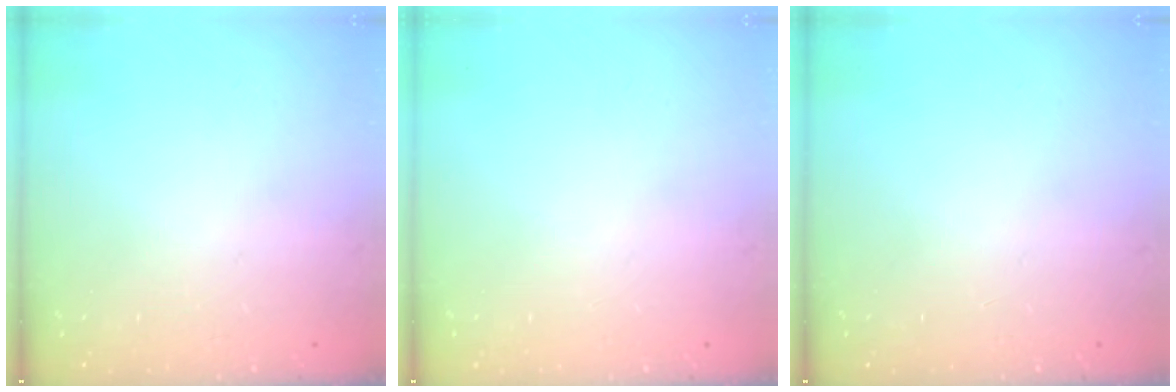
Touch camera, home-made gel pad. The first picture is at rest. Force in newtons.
{"total": 0.0}
{"total": 0.0}